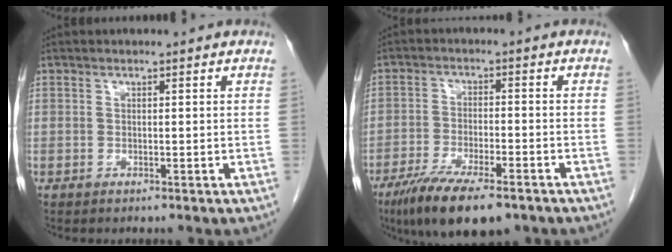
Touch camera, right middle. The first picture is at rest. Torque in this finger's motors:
{"motor_torque": [1.27, -0.87, 0.32, 0.13]}